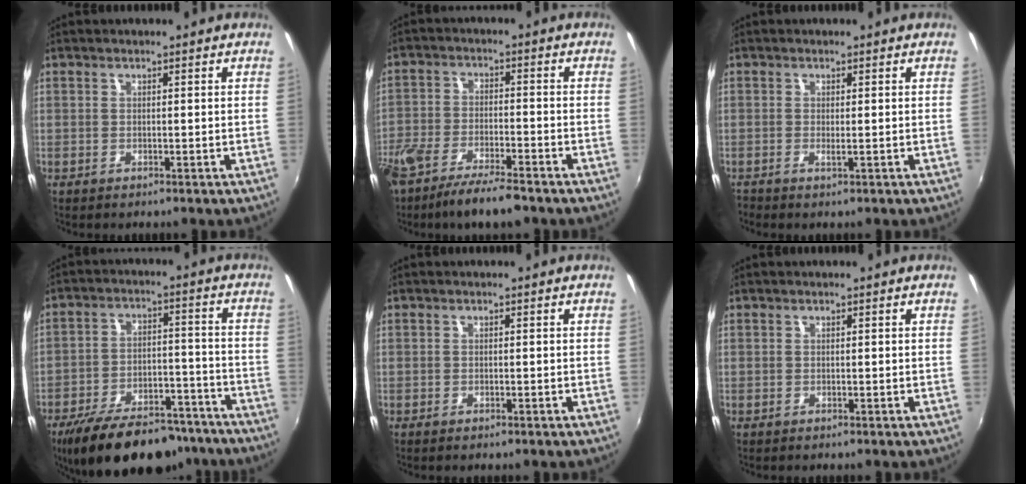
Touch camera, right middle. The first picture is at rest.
{"total": 11.4, "force": [-8.8, 2.6, 6.6], "torque": [-0.157, -0.028, -0.160]}
{"total": 0.7, "force": [-0.3, -0.1, 0.7], "torque": [-0.014, -0.002, -0.005]}
{"total": 22.5, "force": [-17.9, 8.8, 10.3], "torque": [-0.196, 0.002, -0.249]}
{"total": 0.5, "force": [-0.4, 0.2, 0.2], "torque": [-0.005, -0.003, -0.008]}
{"total": 0.0}